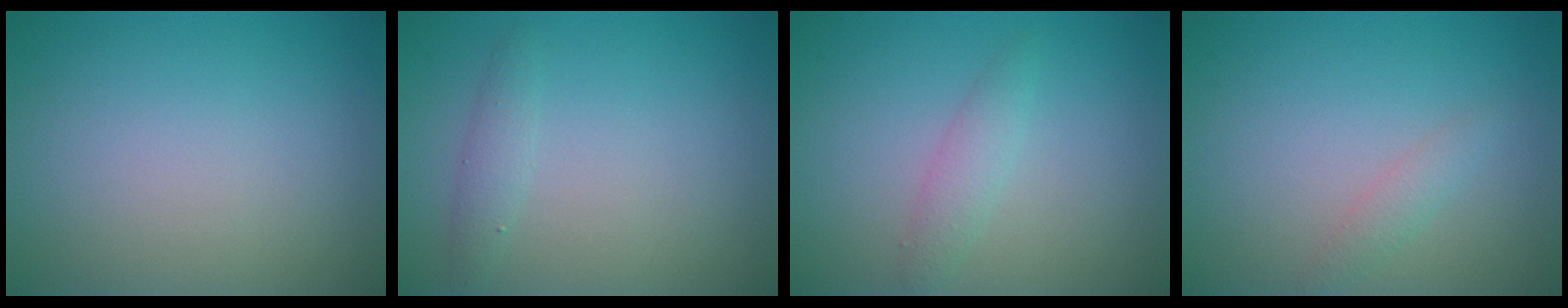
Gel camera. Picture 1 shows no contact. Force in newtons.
{"total": 1.3, "press": 1.3, "slide": 0.1}
{"total": 1.7, "press": 1.7, "slide": 0.1}
{"total": 1.2, "press": 1.2, "slide": 0.1}